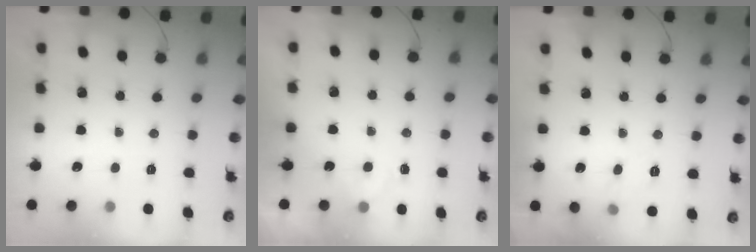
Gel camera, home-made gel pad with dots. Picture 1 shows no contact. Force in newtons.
{"total": 2.0, "press": 1.5, "slide": 1.3}
{"total": 4.4, "press": 4.1, "slide": 1.6}